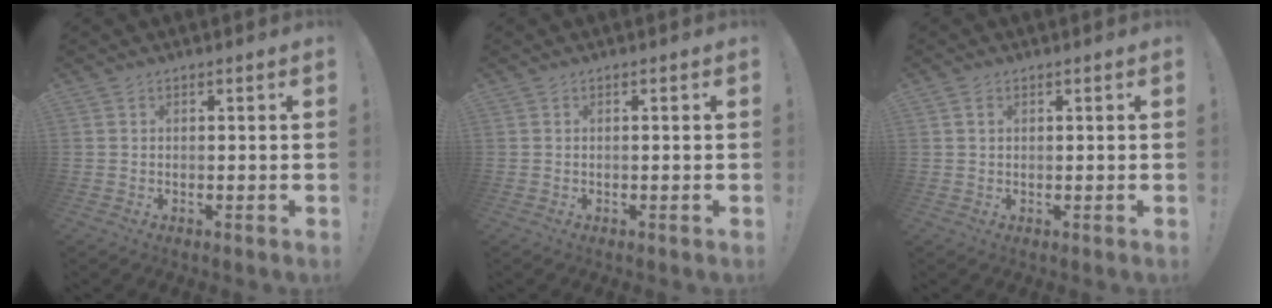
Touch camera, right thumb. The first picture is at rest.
{"total": 0.0}
{"total": 1.2, "force": [0.6, 0.9, 0.6], "torque": [-0.007, -0.001, 0.010]}